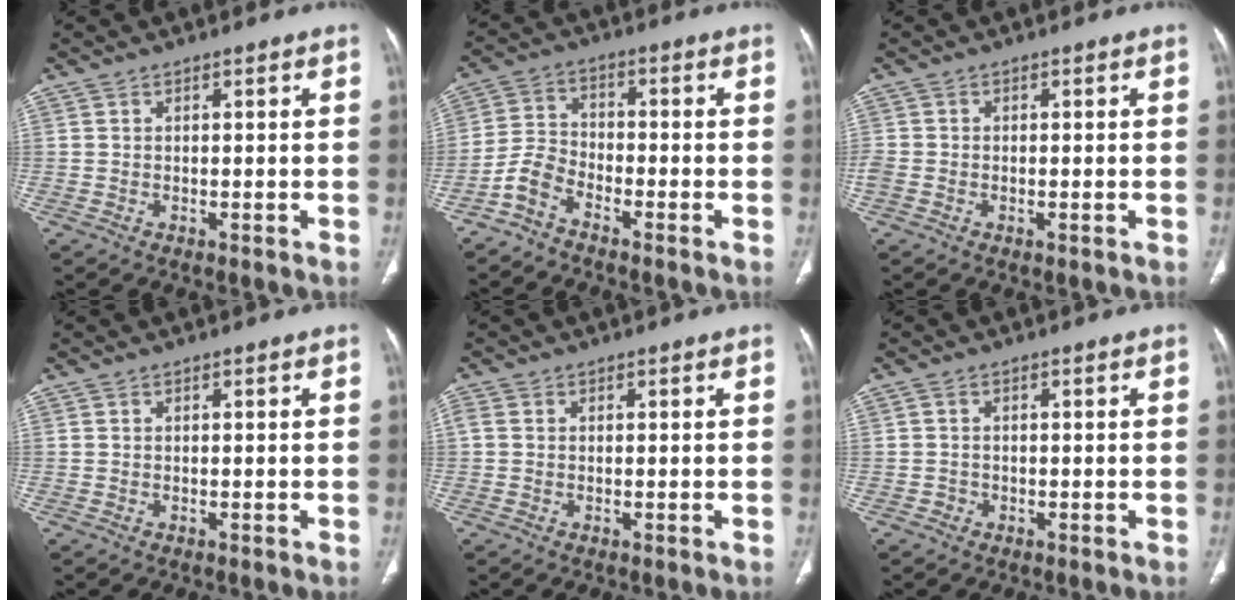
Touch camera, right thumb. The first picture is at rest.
{"total": 5.0, "force": [-3.9, 2.2, 2.3], "torque": [-0.048, 0.026, -0.090]}
{"total": 2.4, "force": [-0.8, 1.5, 1.7], "torque": [-0.043, 0.006, -0.016]}
{"total": 0.0}
{"total": 1.3, "force": [0.2, 1.1, 0.7], "torque": [-0.018, 0.007, 0.006]}
{"total": 1.2, "force": [-0.5, 1.1, 0.1], "torque": [0.003, 0.005, -0.014]}